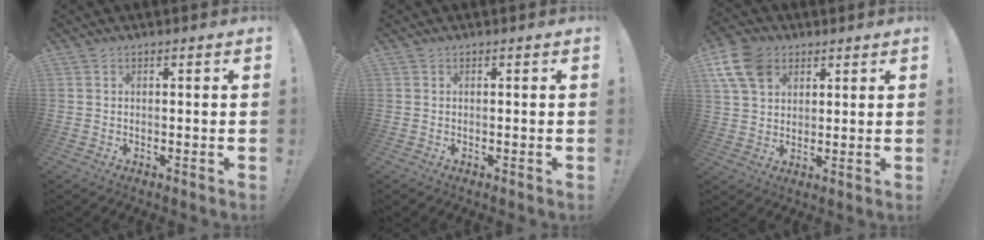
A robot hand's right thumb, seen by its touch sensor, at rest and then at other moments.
{"total": 0.0}
{"total": 11.9, "force": [5.5, 8.4, 6.3], "torque": [-0.121, -0.018, 0.108]}